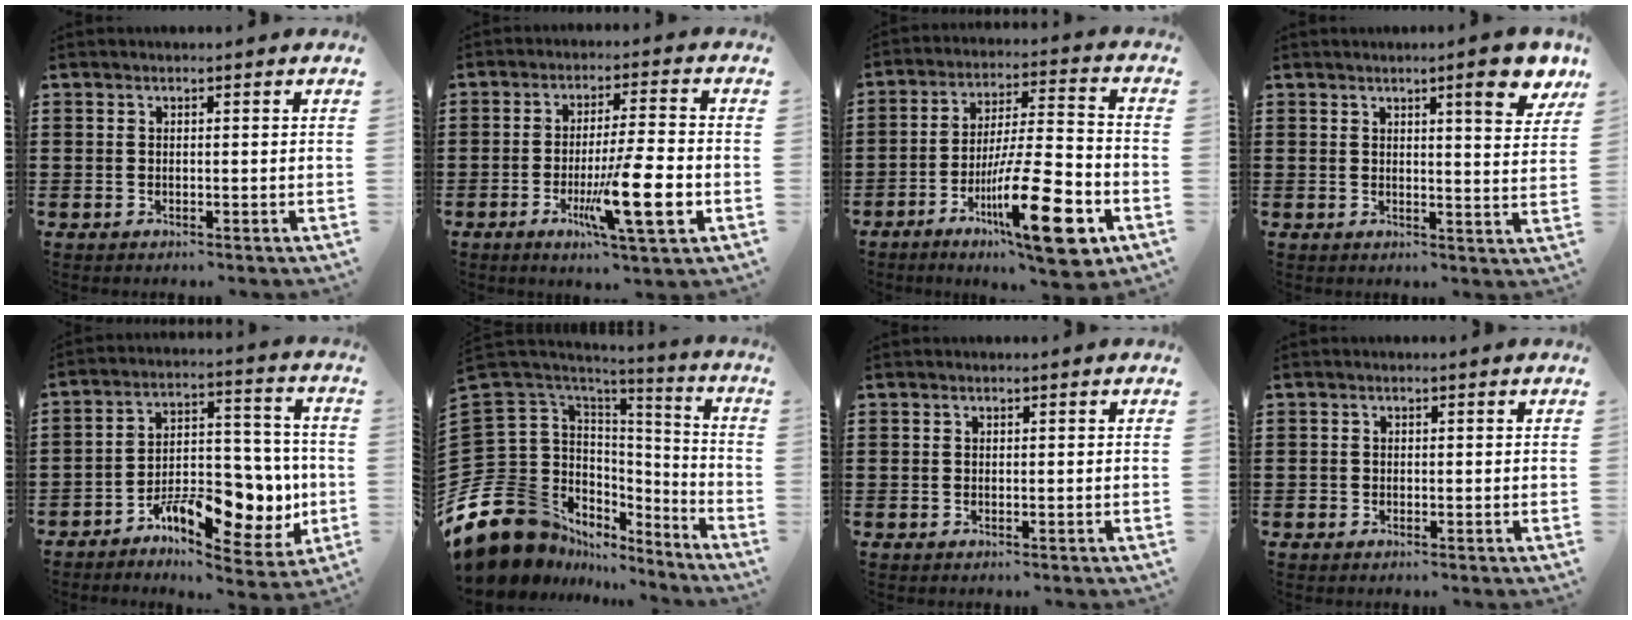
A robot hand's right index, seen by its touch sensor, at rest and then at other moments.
{"total": 11.8, "force": [-3.6, 1.4, 11.1], "torque": [-0.204, -0.014, -0.064]}
{"total": 17.1, "force": [-7.6, 4.2, 14.8], "torque": [-0.260, 0.013, -0.119]}
{"total": 6.8, "force": [4.1, 0.7, 5.4], "torque": [-0.083, -0.013, 0.061]}
{"total": 11.1, "force": [-4.9, 6.2, 7.9], "torque": [-0.115, 0.017, -0.080]}
{"total": 15.7, "force": [-10.0, 10.2, 6.4], "torque": [-0.176, -0.021, -0.172]}
{"total": 0.0}
{"total": 0.6, "force": [-0.3, 0.5, 0.0], "torque": [0.000, 0.004, -0.007]}